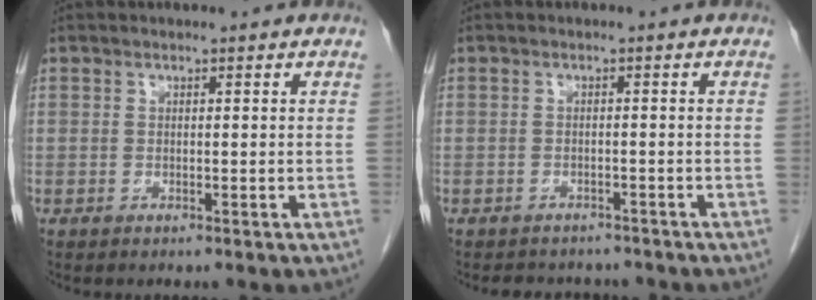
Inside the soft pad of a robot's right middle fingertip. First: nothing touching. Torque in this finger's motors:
{"motor_torque": [0.01, -0.01, 0.01, 0.00]}